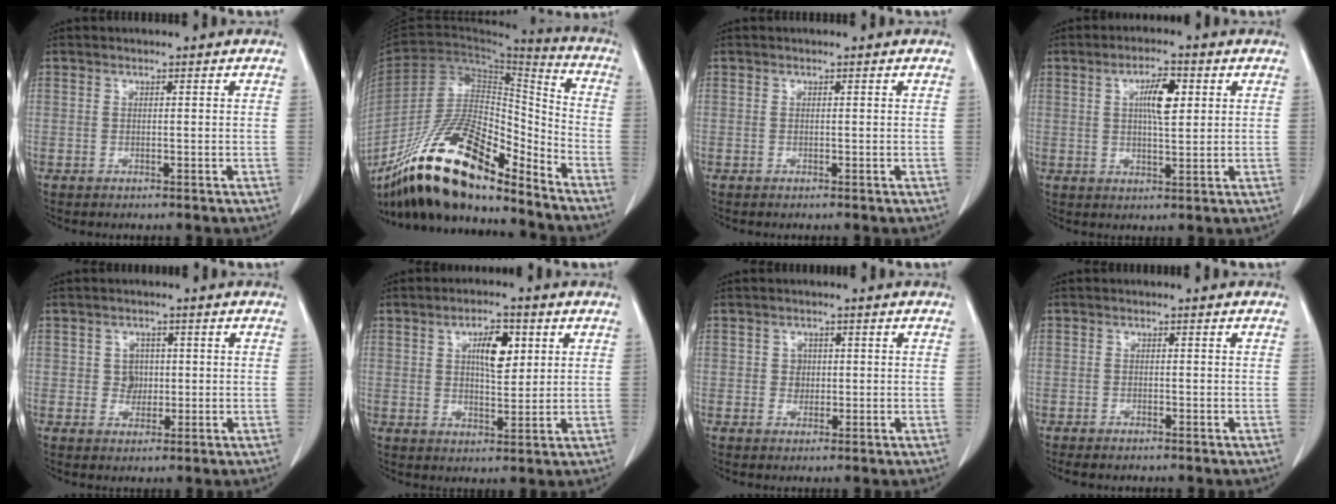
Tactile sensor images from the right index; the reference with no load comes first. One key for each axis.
{"total": 21.4, "fx": -16.1, "fy": 5.2, "fz": 13.0, "tx": -0.260, "ty": -0.003, "tz": -0.295}
{"total": 0.0}
{"total": 5.8, "fx": 1.7, "fy": 1.5, "fz": 5.3, "tx": -0.093, "ty": 0.003, "tz": 0.029}
{"total": 2.6, "fx": 0.2, "fy": 2.4, "fz": 0.9, "tx": -0.006, "ty": 0.006, "tz": 0.006}
{"total": 6.5, "fx": 2.2, "fy": 2.5, "fz": 5.5, "tx": -0.092, "ty": 0.005, "tz": 0.039}
{"total": 1.7, "fx": 0.2, "fy": 1.6, "fz": 0.5, "tx": -0.002, "ty": 0.005, "tz": 0.005}
{"total": 1.4, "fx": -1.2, "fy": 0.3, "fz": 0.7, "tx": -0.015, "ty": -0.003, "tz": -0.018}